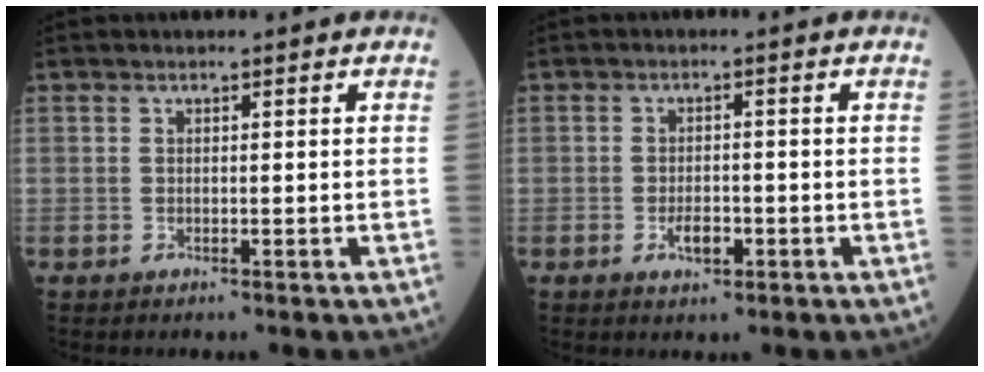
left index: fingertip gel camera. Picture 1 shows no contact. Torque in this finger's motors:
{"motor_torque": [0.66, 0.43, 0.23, 0.06]}